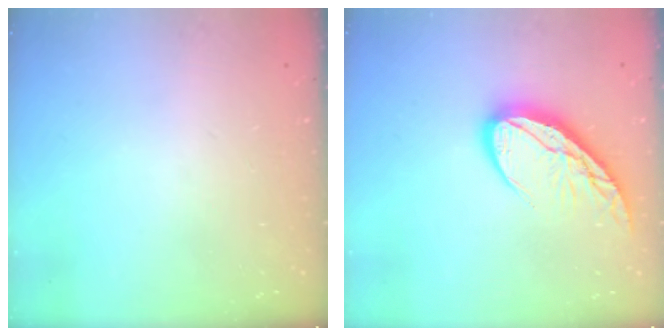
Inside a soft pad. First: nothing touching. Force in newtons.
{"total": 11.8, "press": 11.7, "slide": 1.2}